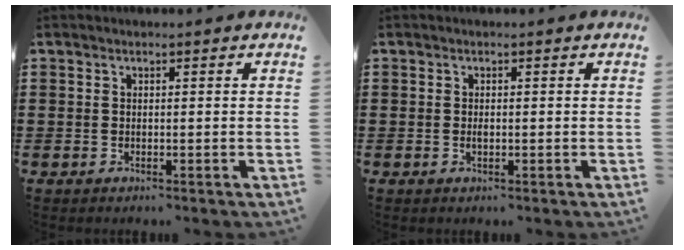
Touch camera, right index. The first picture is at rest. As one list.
[{"total": 0.8, "force": [0.0, 0.4, 0.7], "torque": [-0.016, -0.001, 0.000]}]